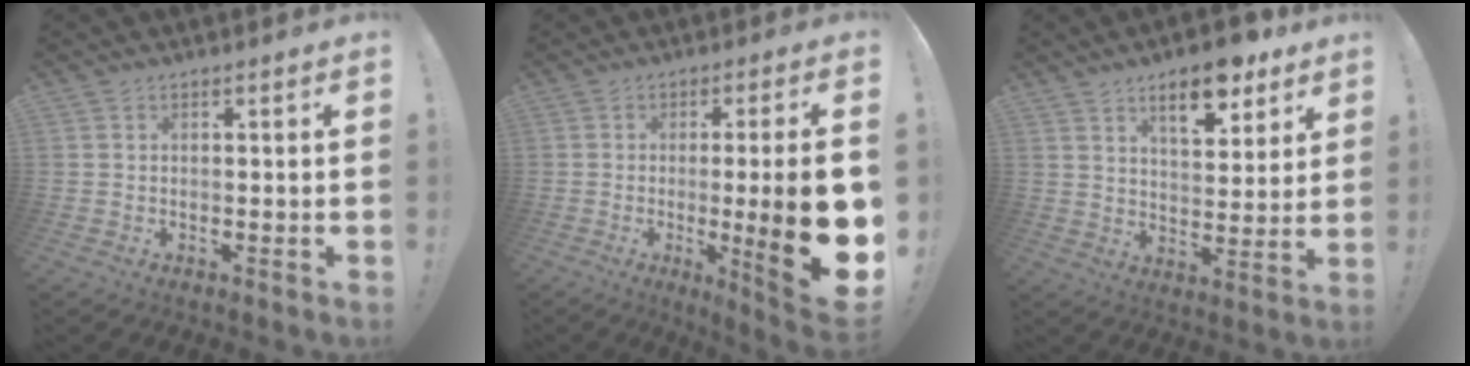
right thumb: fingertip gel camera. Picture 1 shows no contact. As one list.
[{"total": 18.7, "force": [-2.5, 1.7, 18.5], "torque": [-0.267, -0.010, -0.029]}, {"total": 12.0, "force": [7.8, 4.6, 7.9], "torque": [-0.108, -0.043, 0.133]}]